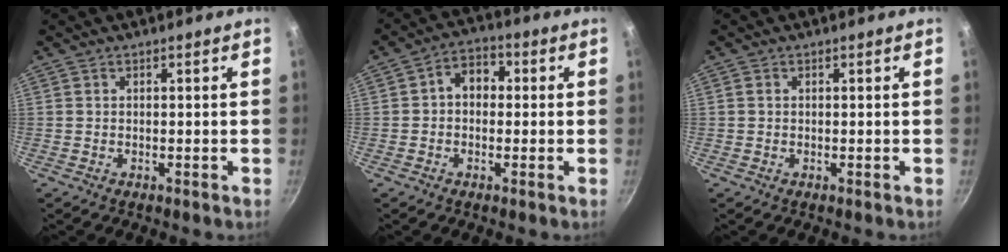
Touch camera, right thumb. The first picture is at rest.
{"total": 5.8, "force": [0.3, 4.5, 3.7], "torque": [-0.025, 0.016, -0.009]}
{"total": 0.5, "force": [0.1, 0.5, 0.2], "torque": [-0.003, 0.003, 0.000]}